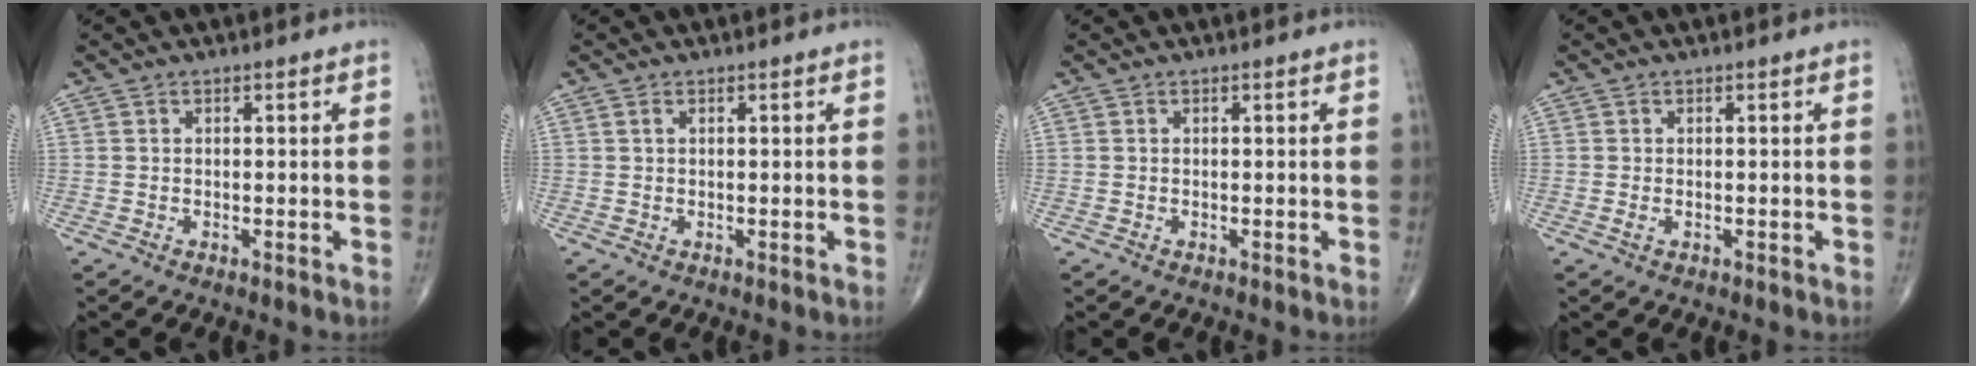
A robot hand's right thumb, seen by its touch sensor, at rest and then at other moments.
{"total": 0.6, "force": [0.3, 0.3, 0.4], "torque": [-0.010, 0.006, 0.006]}
{"total": 0.0}
{"total": 0.8, "force": [-0.2, 0.4, 0.7], "torque": [-0.017, -0.003, -0.004]}